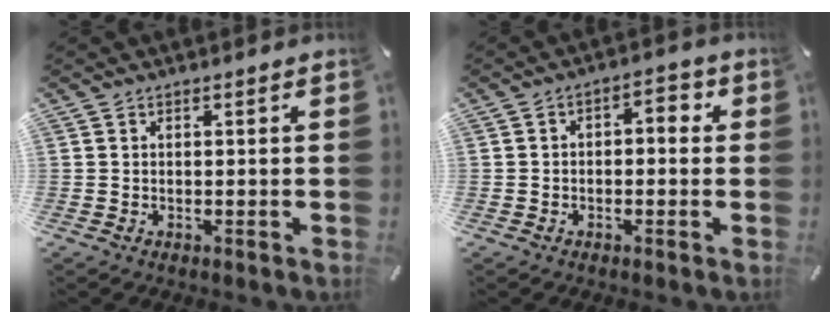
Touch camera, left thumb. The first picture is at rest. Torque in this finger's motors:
{"motor_torque": [0.15, -0.40, 0.12, 0.20, -0.03]}